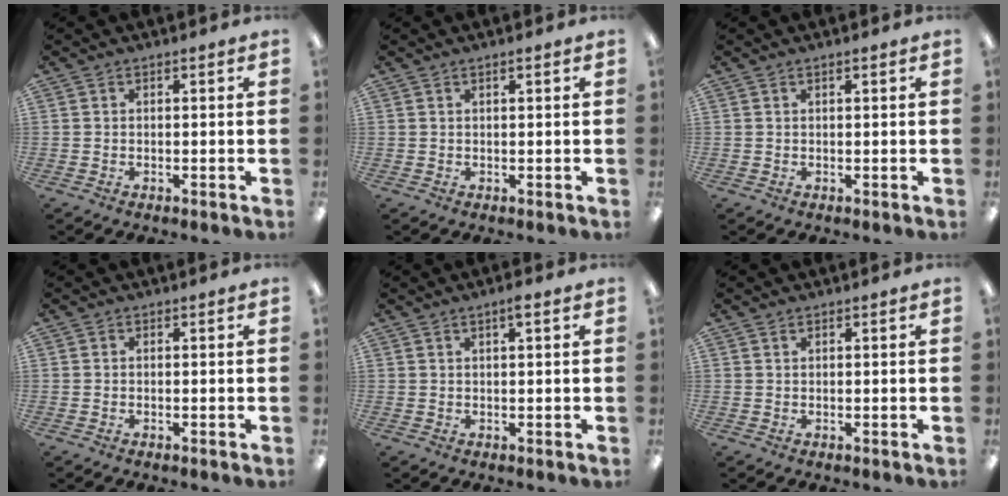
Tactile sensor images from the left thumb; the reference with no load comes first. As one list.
[{"total": 1.1, "force": [0.7, 0.2, 0.7], "torque": [-0.015, 0.001, 0.012]}, {"total": 0.8, "force": [0.6, 0.1, 0.6], "torque": [-0.012, 0.001, 0.010]}, {"total": 0.0}, {"total": 2.2, "force": [1.4, 0.3, 1.7], "torque": [-0.028, 0.000, 0.022]}, {"total": 0.7, "force": [0.6, 0.2, 0.3], "torque": [-0.006, 0.001, 0.010]}]